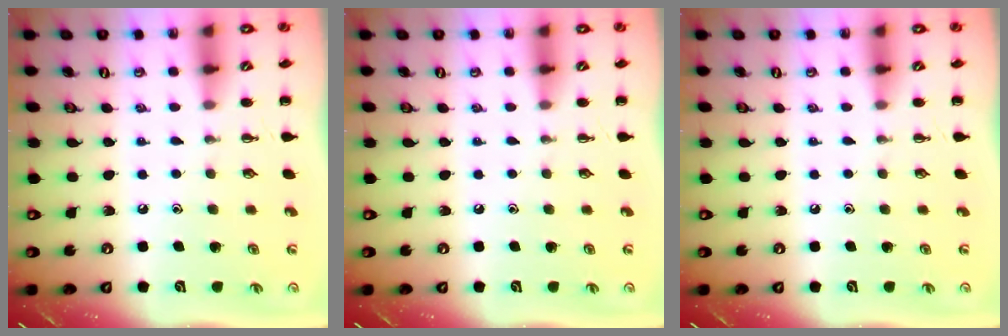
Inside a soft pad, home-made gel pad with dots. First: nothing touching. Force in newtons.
{"total": 0.0}
{"total": 0.0}